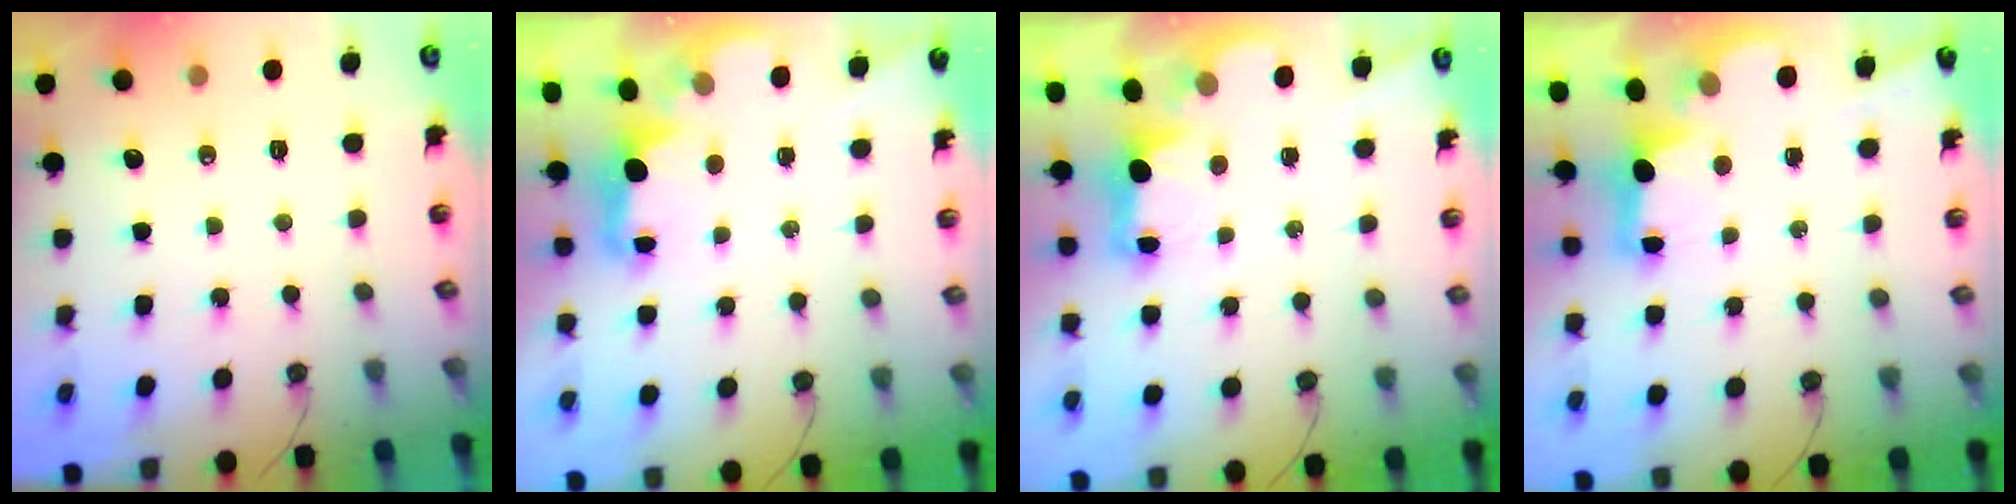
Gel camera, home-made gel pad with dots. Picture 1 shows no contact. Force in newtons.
{"total": 2.4, "press": 2.3, "slide": 0.8}
{"total": 2.1, "press": 2.0, "slide": 0.7}
{"total": 2.5, "press": 2.4, "slide": 0.9}